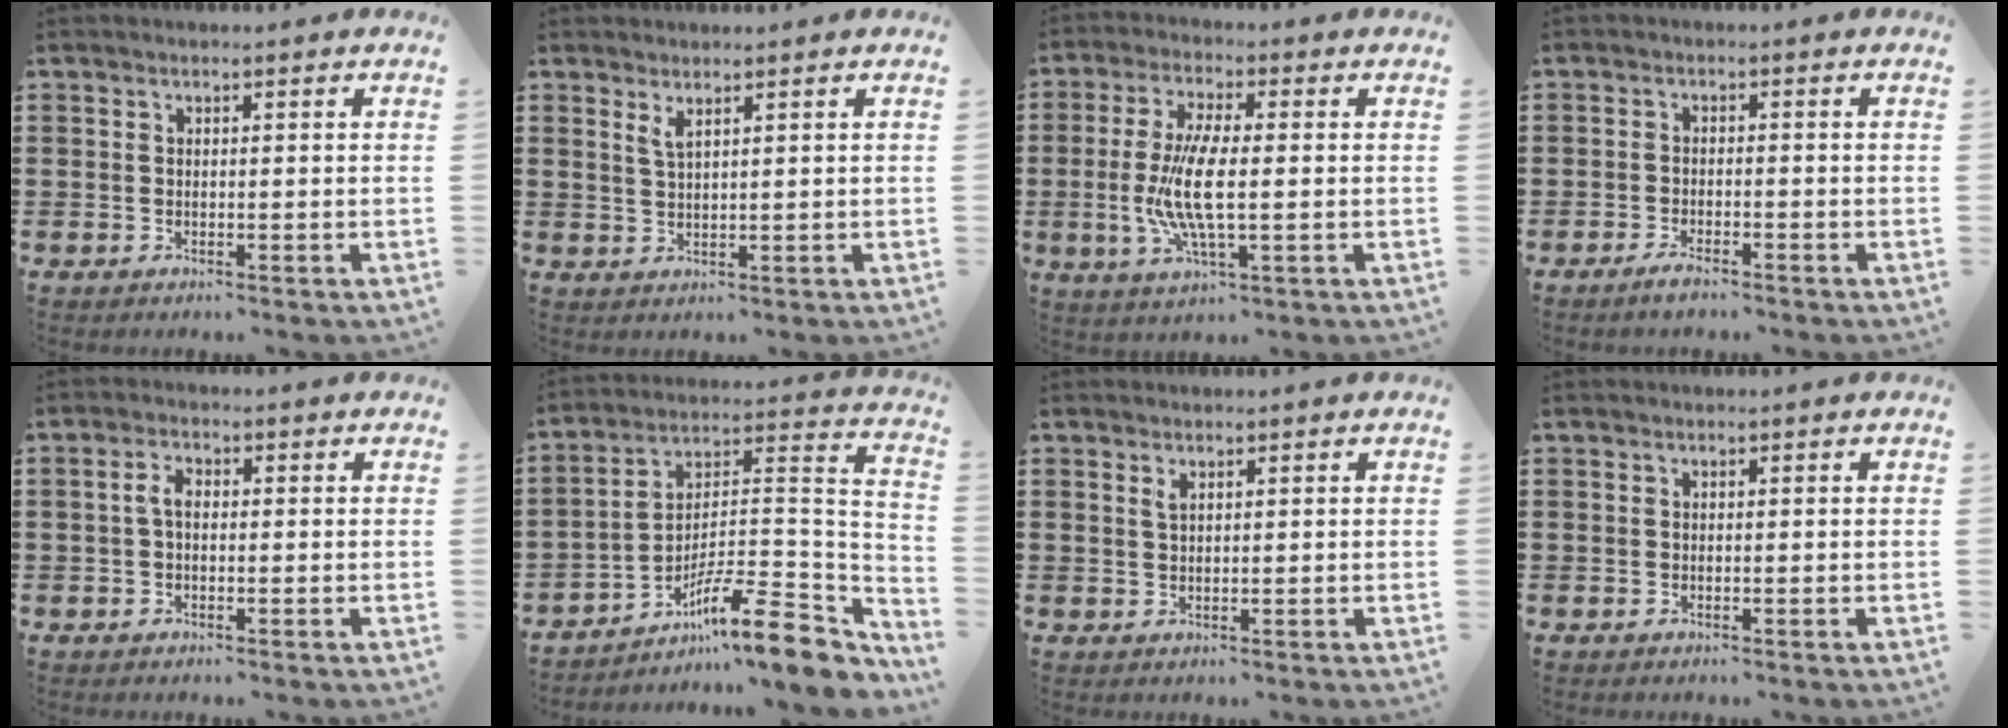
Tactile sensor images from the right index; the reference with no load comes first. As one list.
[{"total": 1.9, "force": [1.4, 0.3, 1.2], "torque": [-0.026, 0.002, 0.025]}, {"total": 9.2, "force": [-0.9, 2.6, 8.7], "torque": [-0.188, -0.014, -0.021]}, {"total": 1.9, "force": [-1.6, 0.2, 0.9], "torque": [-0.015, 0.002, -0.031]}, {"total": 2.5, "force": [-0.1, 1.2, 2.1], "torque": [-0.049, 0.002, -0.006]}, {"total": 13.0, "force": [-8.2, 3.6, 9.5], "torque": [-0.130, 0.004, -0.150]}, {"total": 1.1, "force": [0.7, 0.4, 0.8], "torque": [-0.017, 0.004, 0.013]}, {"total": 0.0}]